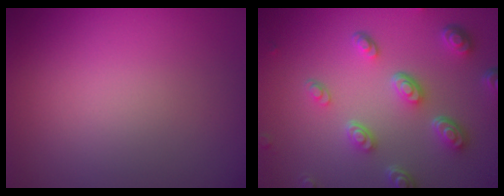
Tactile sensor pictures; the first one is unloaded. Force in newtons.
{"total": 5.3, "press": 3.9, "slide": 3.6}